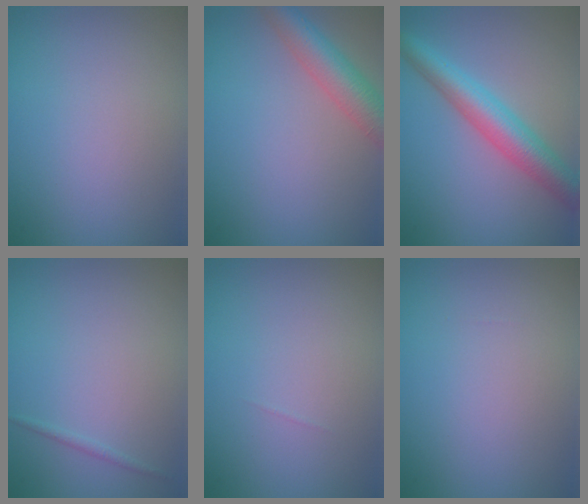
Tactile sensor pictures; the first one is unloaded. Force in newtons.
{"total": 4.7, "press": 4.7, "slide": 0.3}
{"total": 5.2, "press": 5.1, "slide": 0.2}
{"total": 0.6, "press": 0.6, "slide": 0.1}
{"total": 0.0}
{"total": 0.0}